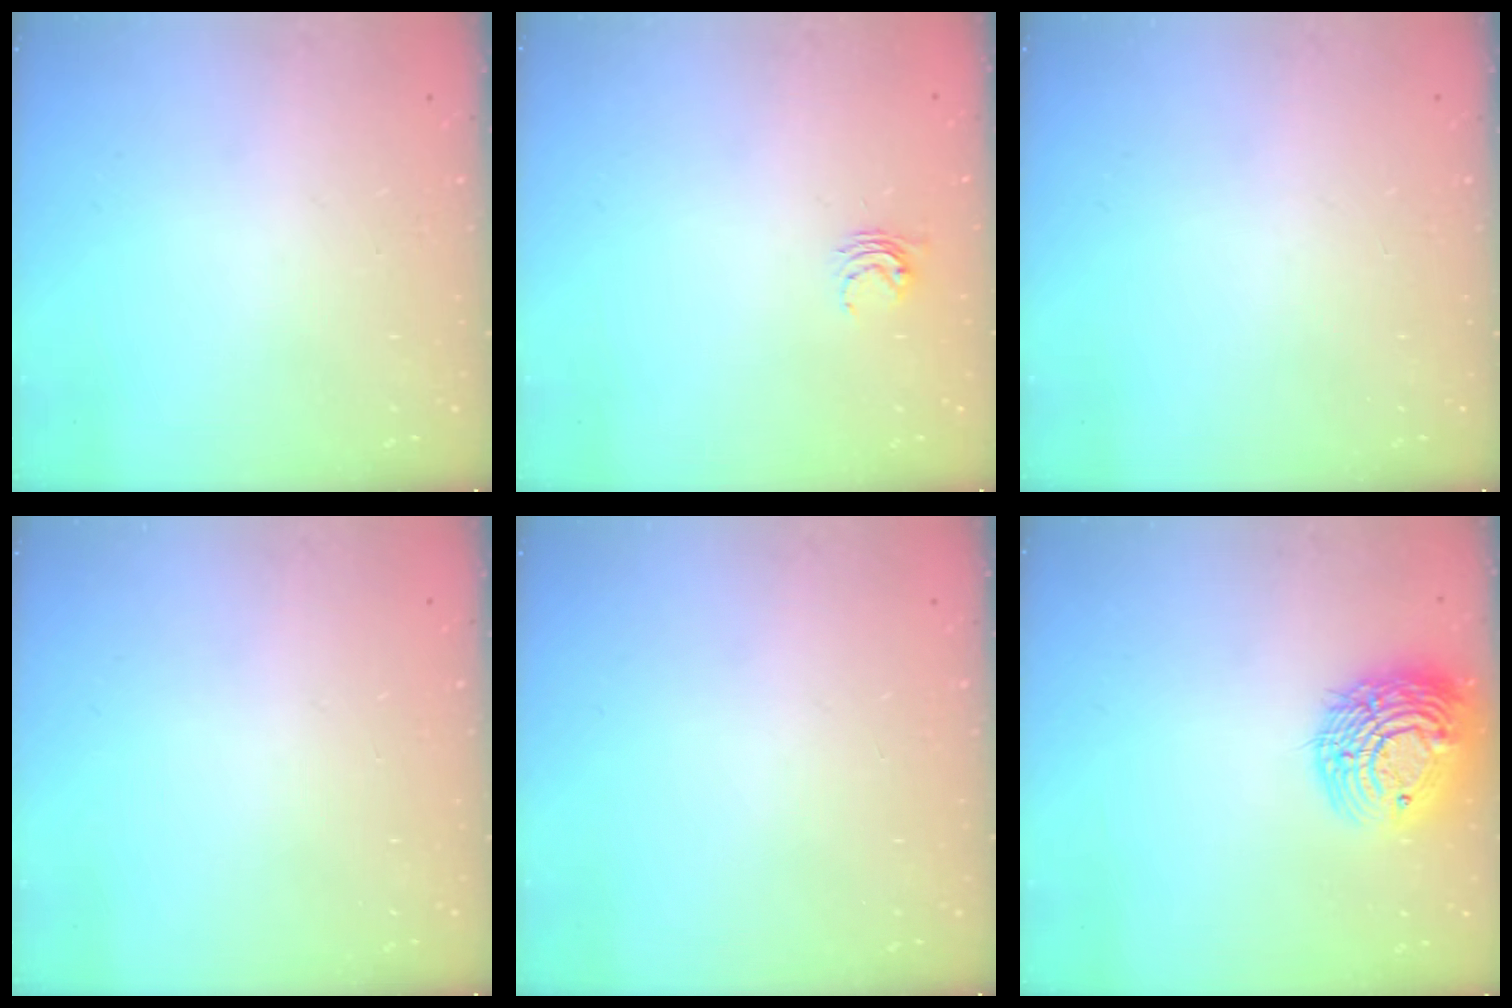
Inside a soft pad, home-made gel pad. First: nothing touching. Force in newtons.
{"total": 3.7, "press": 3.6, "slide": 0.3}
{"total": 0.0}
{"total": 0.0}
{"total": 0.0}
{"total": 17.1, "press": 17.1, "slide": 1.4}